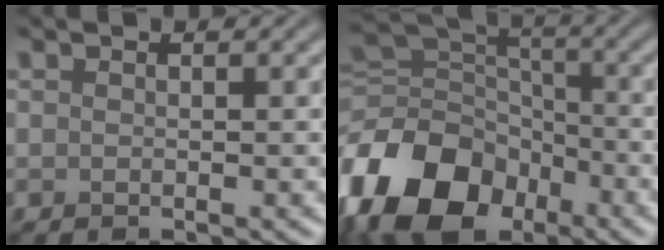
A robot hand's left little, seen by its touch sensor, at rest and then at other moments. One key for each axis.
{"total": 13.7, "fx": -7.3, "fy": 9.3, "fz": 6.9, "tx": -0.164, "ty": -0.013, "tz": -0.140}